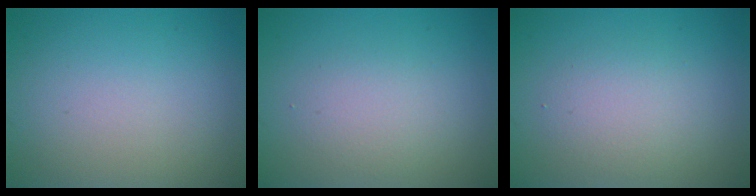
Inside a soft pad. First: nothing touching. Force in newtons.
{"total": 2.1, "press": 2.1, "slide": 0.0}
{"total": 2.7, "press": 2.7, "slide": 0.2}